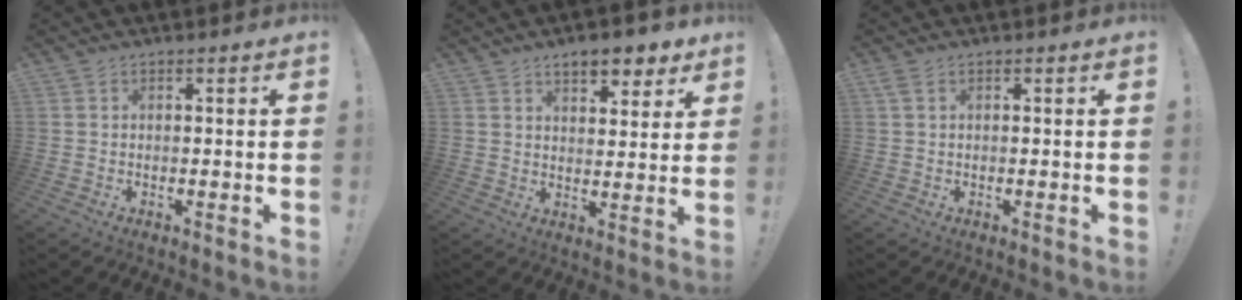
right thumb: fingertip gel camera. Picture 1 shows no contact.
{"total": 7.7, "force": [5.6, 3.3, 4.1], "torque": [-0.053, -0.029, 0.099]}
{"total": 1.6, "force": [0.7, 0.6, 1.3], "torque": [-0.027, 0.002, 0.012]}